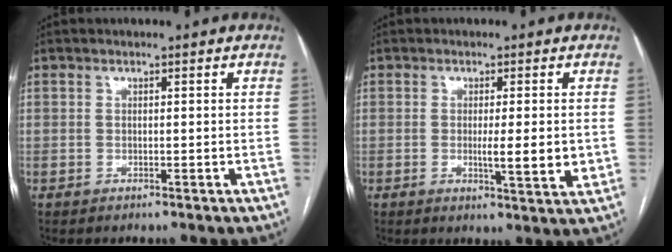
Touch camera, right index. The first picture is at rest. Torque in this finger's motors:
{"motor_torque": [1.62, 0.27, 0.52, 0.09]}